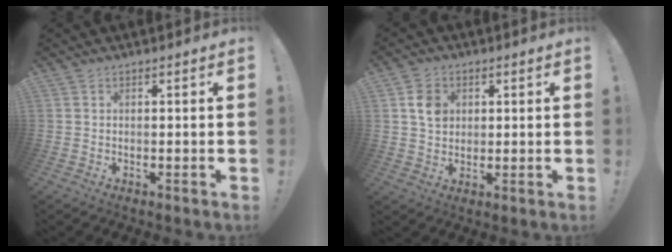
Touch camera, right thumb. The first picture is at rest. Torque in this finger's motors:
{"motor_torque": [0.10, -0.10, 0.41, -0.37, 0.00]}